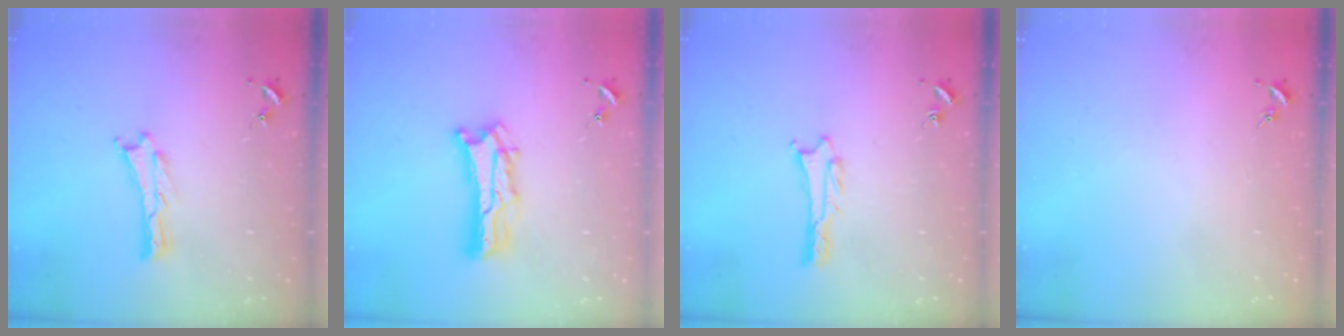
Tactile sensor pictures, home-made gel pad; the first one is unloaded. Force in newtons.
{"total": 7.3, "press": 7.3, "slide": 0.7}
{"total": 1.1, "press": 1.1, "slide": 0.1}
{"total": 0.0}